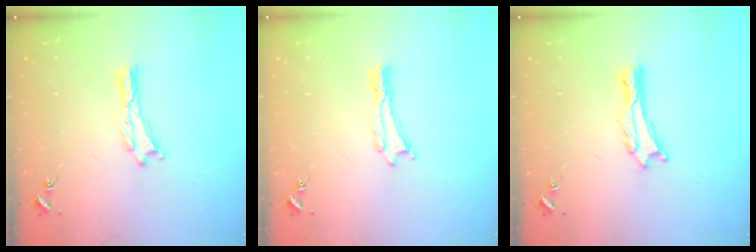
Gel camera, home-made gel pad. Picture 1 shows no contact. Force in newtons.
{"total": 0.0}
{"total": 0.8, "press": 0.7, "slide": 0.2}